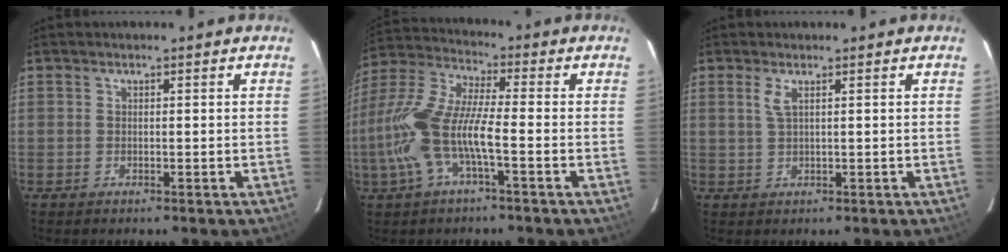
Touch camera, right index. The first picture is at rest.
{"total": 13.1, "force": [-3.7, 2.6, 12.3], "torque": [-0.265, 0.000, -0.073]}
{"total": 1.8, "force": [0.8, 0.1, 1.6], "torque": [-0.034, 0.001, 0.017]}